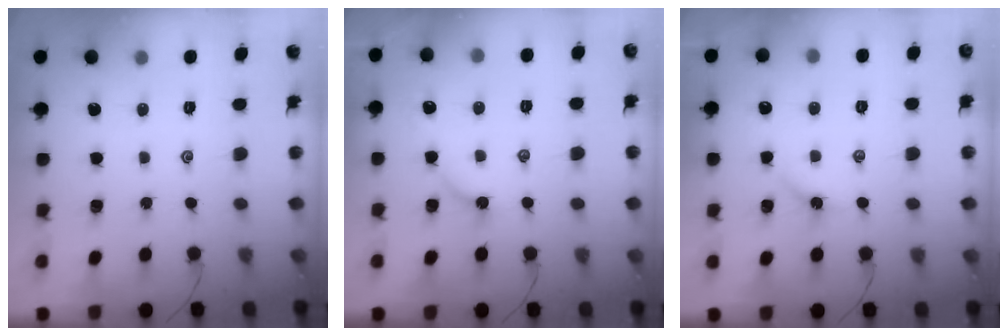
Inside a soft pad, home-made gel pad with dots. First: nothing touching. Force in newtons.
{"total": 3.9, "press": 3.9, "slide": 0.5}
{"total": 3.3, "press": 3.2, "slide": 0.4}